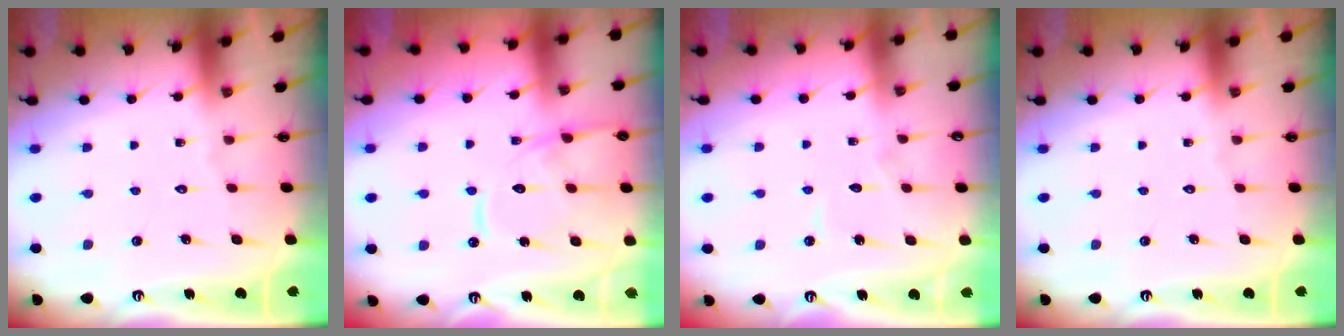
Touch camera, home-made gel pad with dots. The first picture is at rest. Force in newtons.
{"total": 13.4, "press": 13.4, "slide": 1.4}
{"total": 3.5, "press": 3.5, "slide": 0.1}
{"total": 0.0}